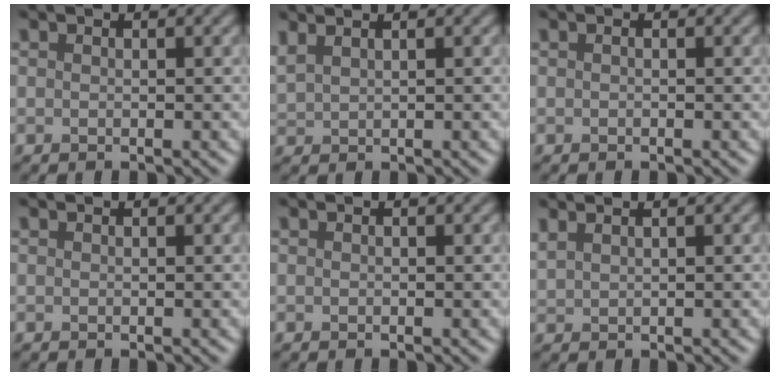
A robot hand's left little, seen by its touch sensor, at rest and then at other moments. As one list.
[{"total": 1.7, "force": [1.3, 0.5, 1.1], "torque": [-0.034, 0.010, 0.032]}, {"total": 0.0}, {"total": 0.0}, {"total": 0.0}, {"total": 1.1, "force": [1.0, 0.1, 0.5], "torque": [-0.018, 0.007, 0.025]}]